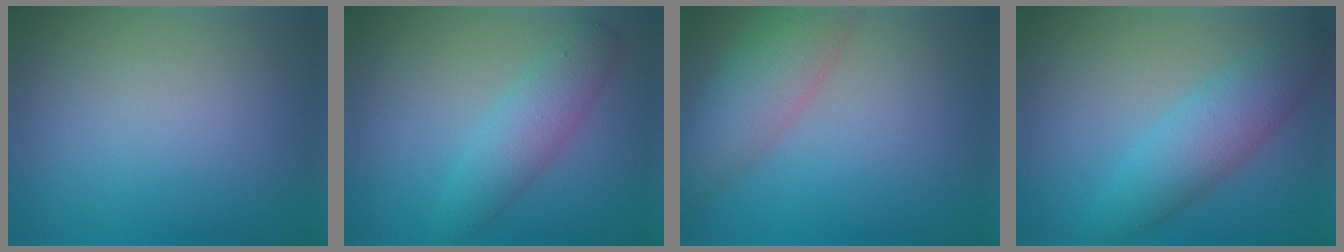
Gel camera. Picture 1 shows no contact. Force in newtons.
{"total": 3.7, "press": 3.7, "slide": 0.0}
{"total": 5.7, "press": 5.7, "slide": 0.3}
{"total": 5.1, "press": 5.1, "slide": 0.1}